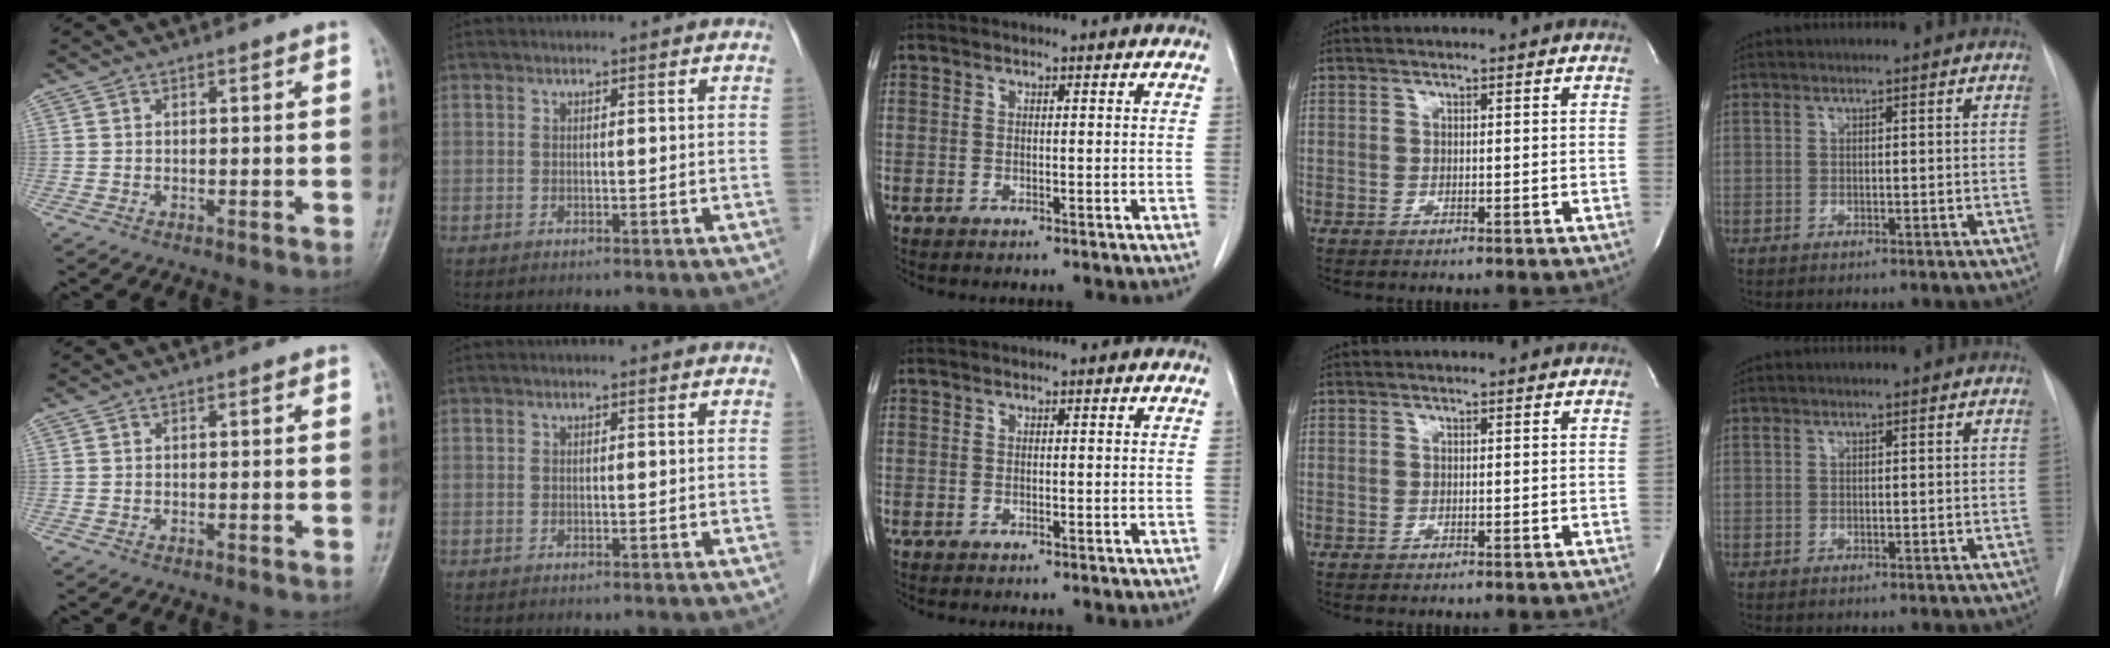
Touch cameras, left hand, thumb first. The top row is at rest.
{}